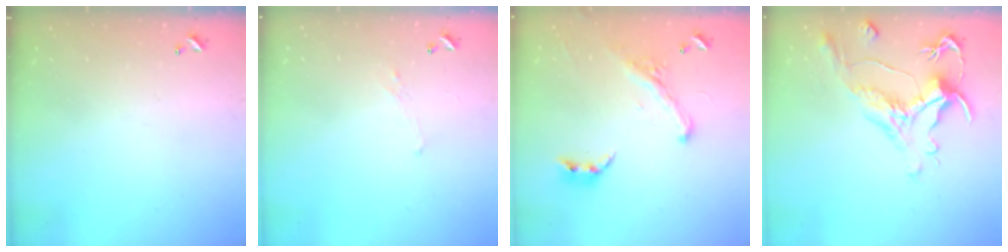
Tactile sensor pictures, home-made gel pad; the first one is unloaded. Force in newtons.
{"total": 0.8, "press": 0.6, "slide": 0.6}
{"total": 2.6, "press": 2.3, "slide": 1.3}
{"total": 1.7, "press": 0.9, "slide": 1.4}